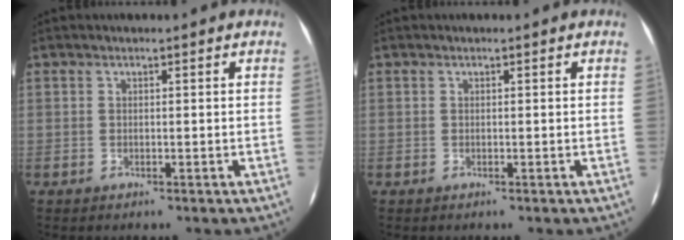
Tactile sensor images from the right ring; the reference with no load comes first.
{"total": 0.0}